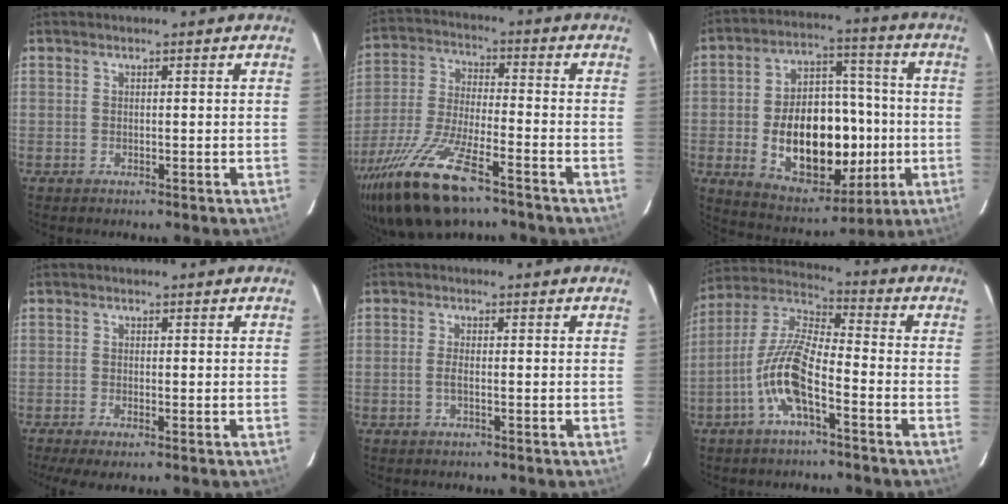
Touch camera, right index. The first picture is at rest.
{"total": 19.5, "force": [-13.2, 5.8, 13.2], "torque": [-0.283, -0.047, -0.248]}
{"total": 20.2, "force": [-3.5, 12.8, 15.1], "torque": [-0.277, 0.022, -0.029]}
{"total": 3.8, "force": [-2.1, 0.5, 3.1], "torque": [-0.069, -0.013, -0.036]}
{"total": 1.7, "force": [-0.4, 0.6, 1.6], "torque": [-0.034, 0.001, -0.009]}
{"total": 11.8, "force": [-5.2, 3.3, 10.1], "torque": [-0.215, 0.005, -0.105]}